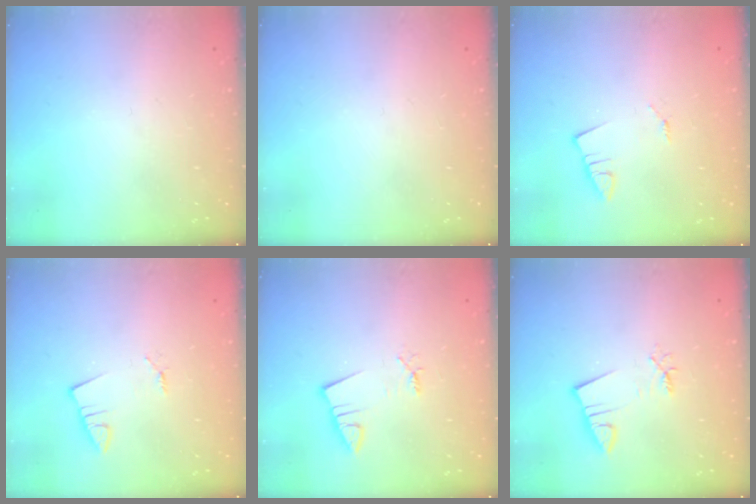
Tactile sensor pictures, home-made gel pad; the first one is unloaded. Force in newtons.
{"total": 0.0}
{"total": 1.3, "press": 1.3, "slide": 0.1}
{"total": 1.3, "press": 1.2, "slide": 0.1}
{"total": 2.1, "press": 2.1, "slide": 0.2}
{"total": 2.7, "press": 2.7, "slide": 0.4}